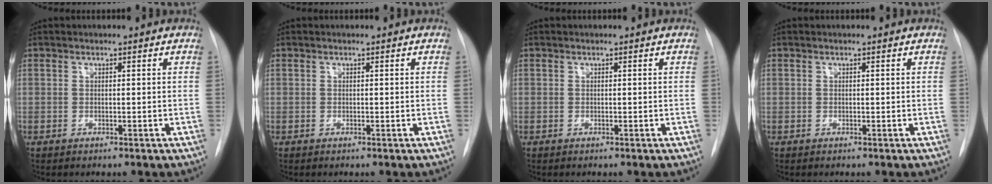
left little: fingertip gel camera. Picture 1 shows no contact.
{"total": 0.0}
{"total": 0.0}
{"total": 0.0}